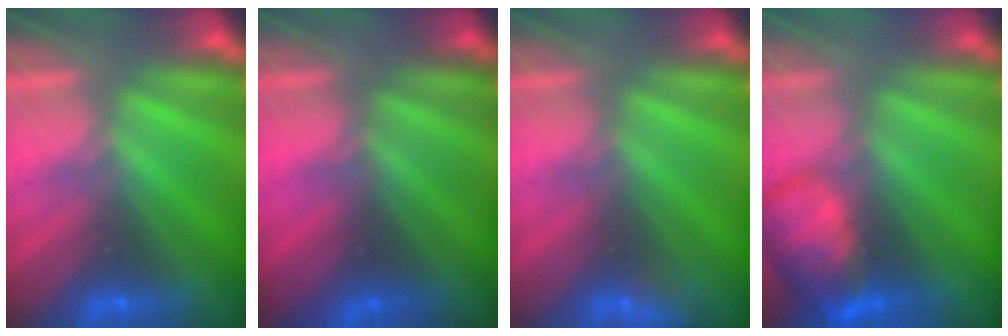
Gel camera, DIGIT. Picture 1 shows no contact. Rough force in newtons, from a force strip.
{"total": 2.0}
{"total": 2.9}
{"total": 5.6}